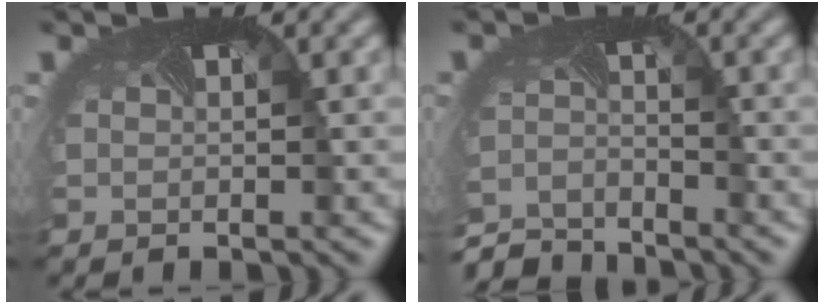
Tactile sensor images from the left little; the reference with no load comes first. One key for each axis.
{"total": 5.5, "fx": -5.5, "fy": 0.7, "fz": 0.3, "tx": -0.015, "ty": -0.024, "tz": -0.106}